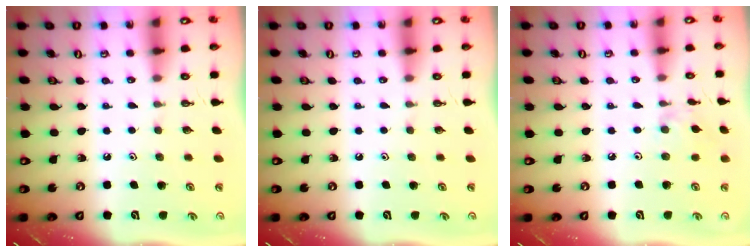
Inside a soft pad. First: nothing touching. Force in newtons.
{"total": 0.0}
{"total": 2.4, "press": 2.3, "slide": 0.5}